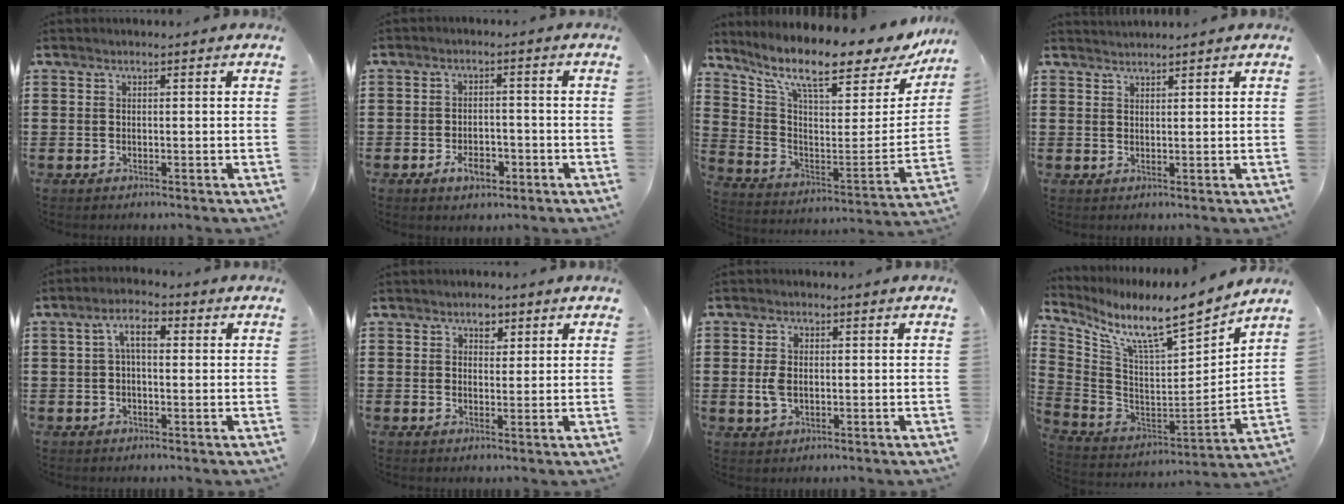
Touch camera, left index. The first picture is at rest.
{"total": 4.0, "force": [-2.3, 2.1, 2.5], "torque": [-0.041, 0.006, -0.041]}
{"total": 11.3, "force": [8.7, 2.5, 6.8], "torque": [-0.144, -0.065, 0.142]}
{"total": 1.2, "force": [1.2, -0.1, 0.0], "torque": [-0.002, -0.002, 0.024]}
{"total": 4.8, "force": [0.8, 2.1, 4.2], "torque": [-0.083, 0.016, 0.009]}
{"total": 2.7, "force": [1.7, 1.9, 1.0], "torque": [-0.009, 0.005, 0.025]}
{"total": 3.7, "force": [0.0, 2.3, 2.9], "torque": [-0.066, 0.005, -0.002]}
{"total": 9.7, "force": [7.7, 1.3, 5.8], "torque": [-0.137, -0.064, 0.124]}